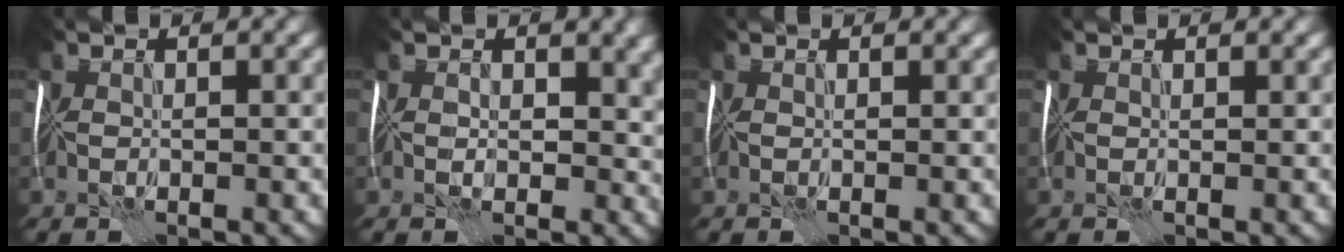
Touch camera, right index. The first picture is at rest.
{"total": 5.5, "force": [1.3, 4.1, 3.3], "torque": [-0.038, 0.009, 0.010]}
{"total": 0.7, "force": [0.6, 0.3, 0.3], "torque": [-0.008, -0.001, 0.007]}
{"total": 1.0, "force": [0.8, 0.4, 0.4], "torque": [-0.010, 0.000, 0.010]}